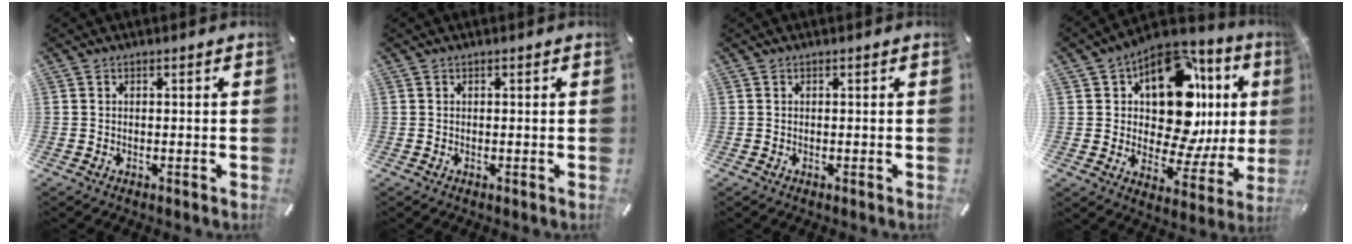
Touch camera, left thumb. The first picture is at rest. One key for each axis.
{"total": 0.0}
{"total": 0.0}
{"total": 19.2, "fx": 6.6, "fy": 11.2, "fz": 14.2, "tx": -0.202, "ty": -0.061, "tz": 0.105}